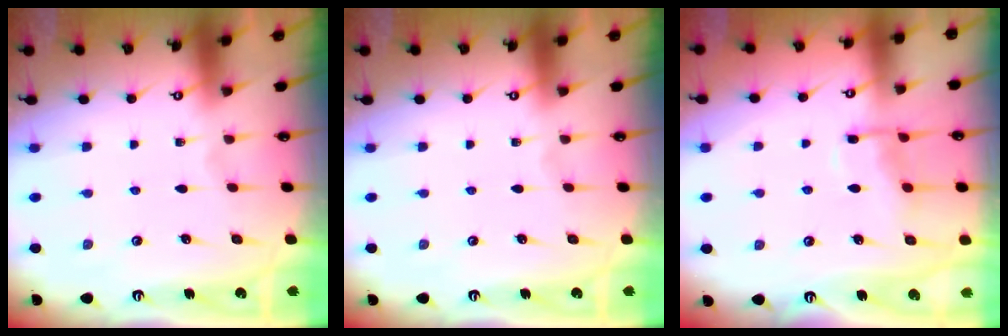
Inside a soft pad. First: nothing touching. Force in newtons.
{"total": 0.0}
{"total": 8.8, "press": 8.8, "slide": 0.8}